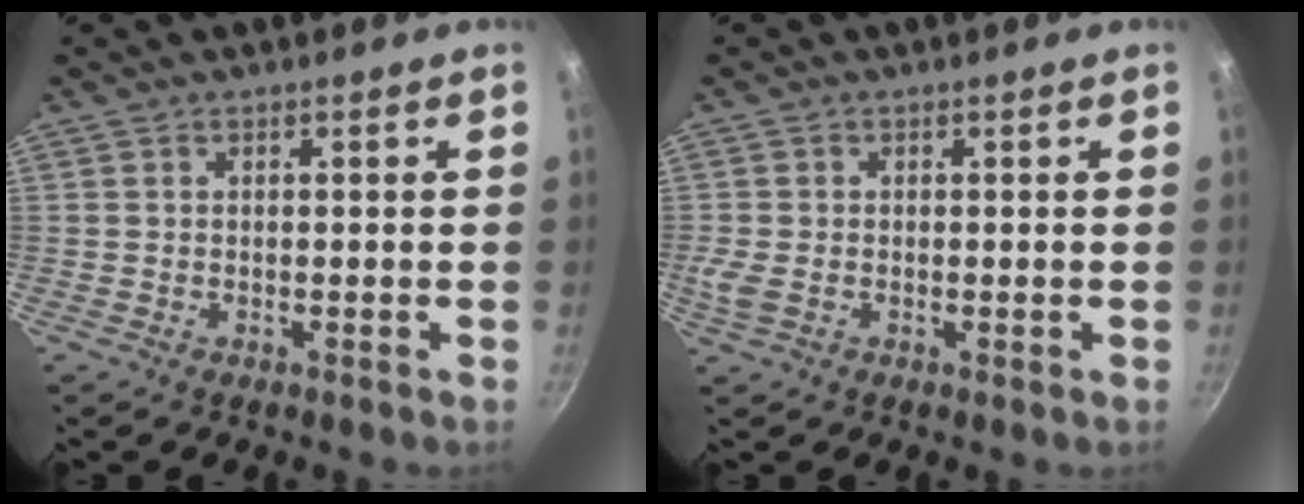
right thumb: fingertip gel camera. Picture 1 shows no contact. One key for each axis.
{"total": 2.7, "fx": -0.4, "fy": 1.7, "fz": 2.0, "tx": -0.041, "ty": -0.002, "tz": -0.009}